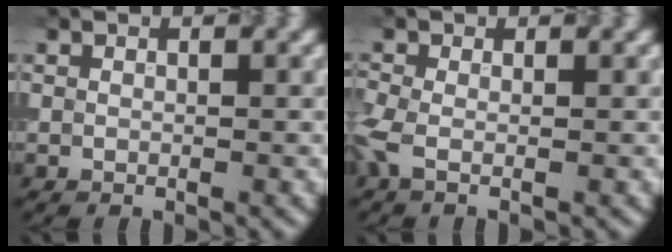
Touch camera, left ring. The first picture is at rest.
{"total": 1.9, "force": [-0.6, 0.7, 1.7], "torque": [-0.046, -0.007, -0.020]}